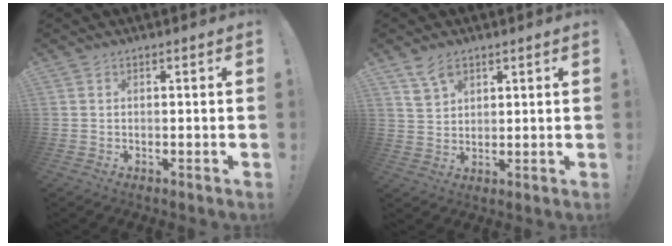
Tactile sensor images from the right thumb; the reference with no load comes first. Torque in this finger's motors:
{"motor_torque": [0.02, 0.41, 0.03, -0.07, 0.00]}